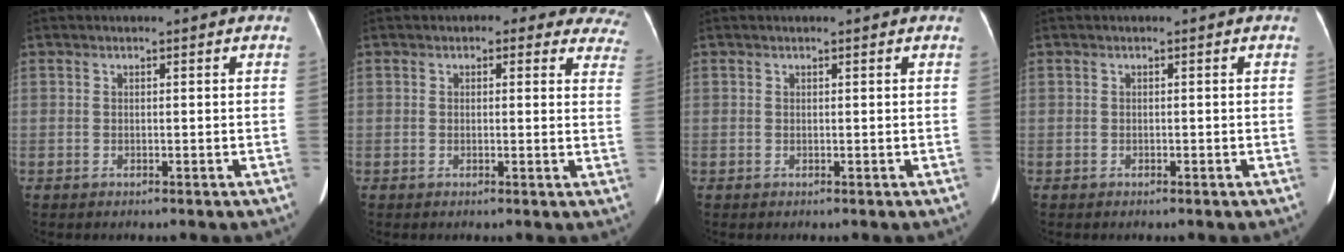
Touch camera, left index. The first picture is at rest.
{"total": 10.9, "force": [9.3, 4.6, 3.4], "torque": [0.008, -0.004, 0.063]}
{"total": 0.6, "force": [0.6, 0.0, 0.2], "torque": [-0.002, 0.016, 0.008]}
{"total": 0.0}